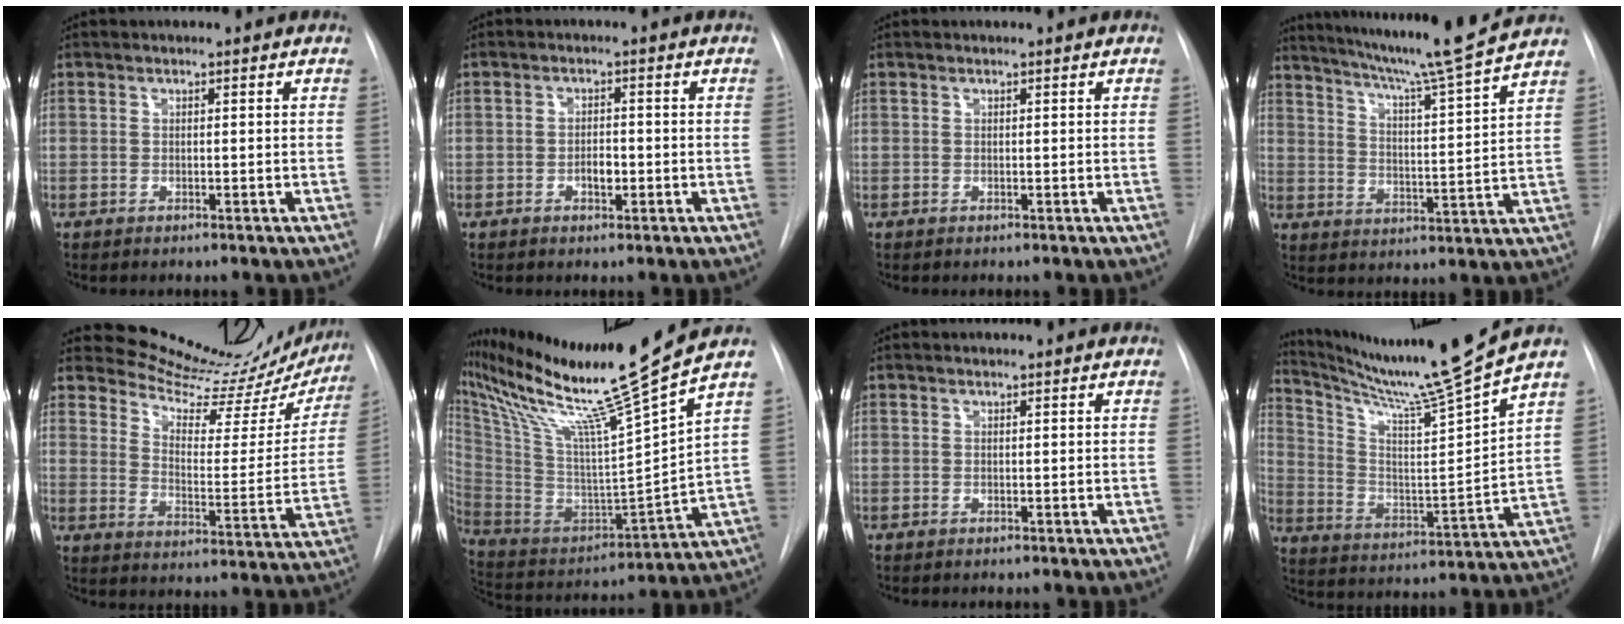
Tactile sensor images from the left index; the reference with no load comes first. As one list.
[{"total": 2.2, "force": [-0.8, 1.1, 1.8], "torque": [-0.027, 0.004, -0.012]}, {"total": 0.0}, {"total": 20.2, "force": [17.7, -1.7, 9.5], "torque": [-0.162, -0.035, 0.267]}, {"total": 19.5, "force": [18.9, 3.6, 3.2], "torque": [-0.038, -0.081, 0.231]}, {"total": 23.7, "force": [18.6, -3.0, 14.4], "torque": [-0.260, -0.051, 0.325]}, {"total": 0.0}, {"total": 16.5, "force": [14.4, -3.2, 7.2], "torque": [-0.132, -0.052, 0.239]}]